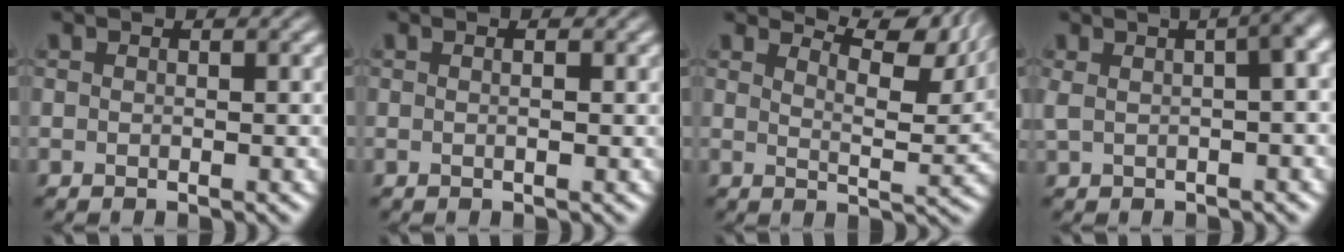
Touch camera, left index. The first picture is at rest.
{"total": 0.8, "force": [0.1, 0.1, 0.8], "torque": [-0.012, 0.001, 0.001]}
{"total": 8.6, "force": [6.8, 2.2, 4.8], "torque": [-0.061, 0.013, 0.080]}
{"total": 8.3, "force": [2.1, 3.8, 7.1], "torque": [-0.077, 0.028, 0.025]}